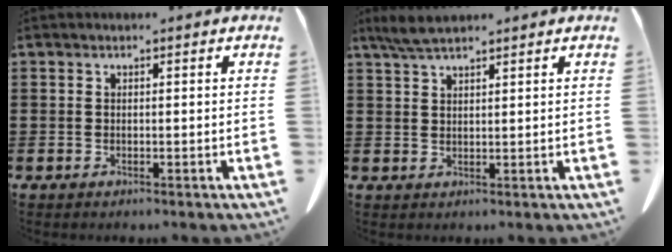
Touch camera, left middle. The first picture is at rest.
{"total": 3.4, "force": [2.6, 0.7, 2.1], "torque": [-0.048, 0.001, 0.051]}